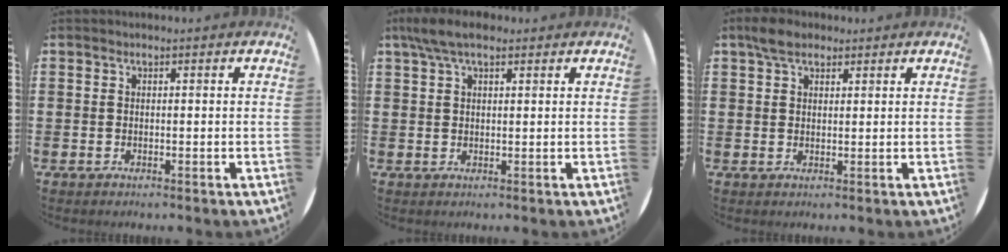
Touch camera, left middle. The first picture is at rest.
{"total": 4.4, "force": [2.8, 1.6, 2.9], "torque": [-0.064, 0.008, 0.052]}
{"total": 3.3, "force": [2.6, 1.5, 1.4], "torque": [-0.024, 0.006, 0.046]}